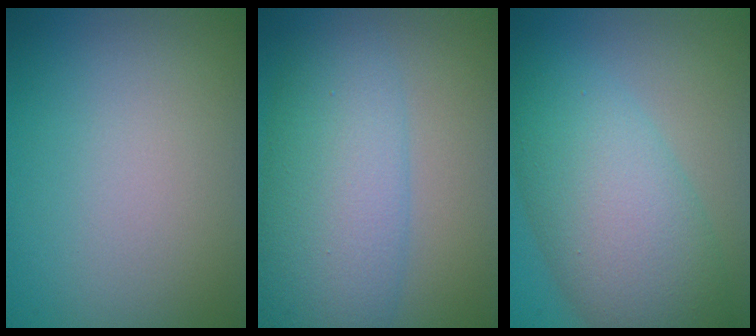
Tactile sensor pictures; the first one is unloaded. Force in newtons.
{"total": 7.8, "press": 7.8, "slide": 0.1}
{"total": 8.4, "press": 8.4, "slide": 0.2}